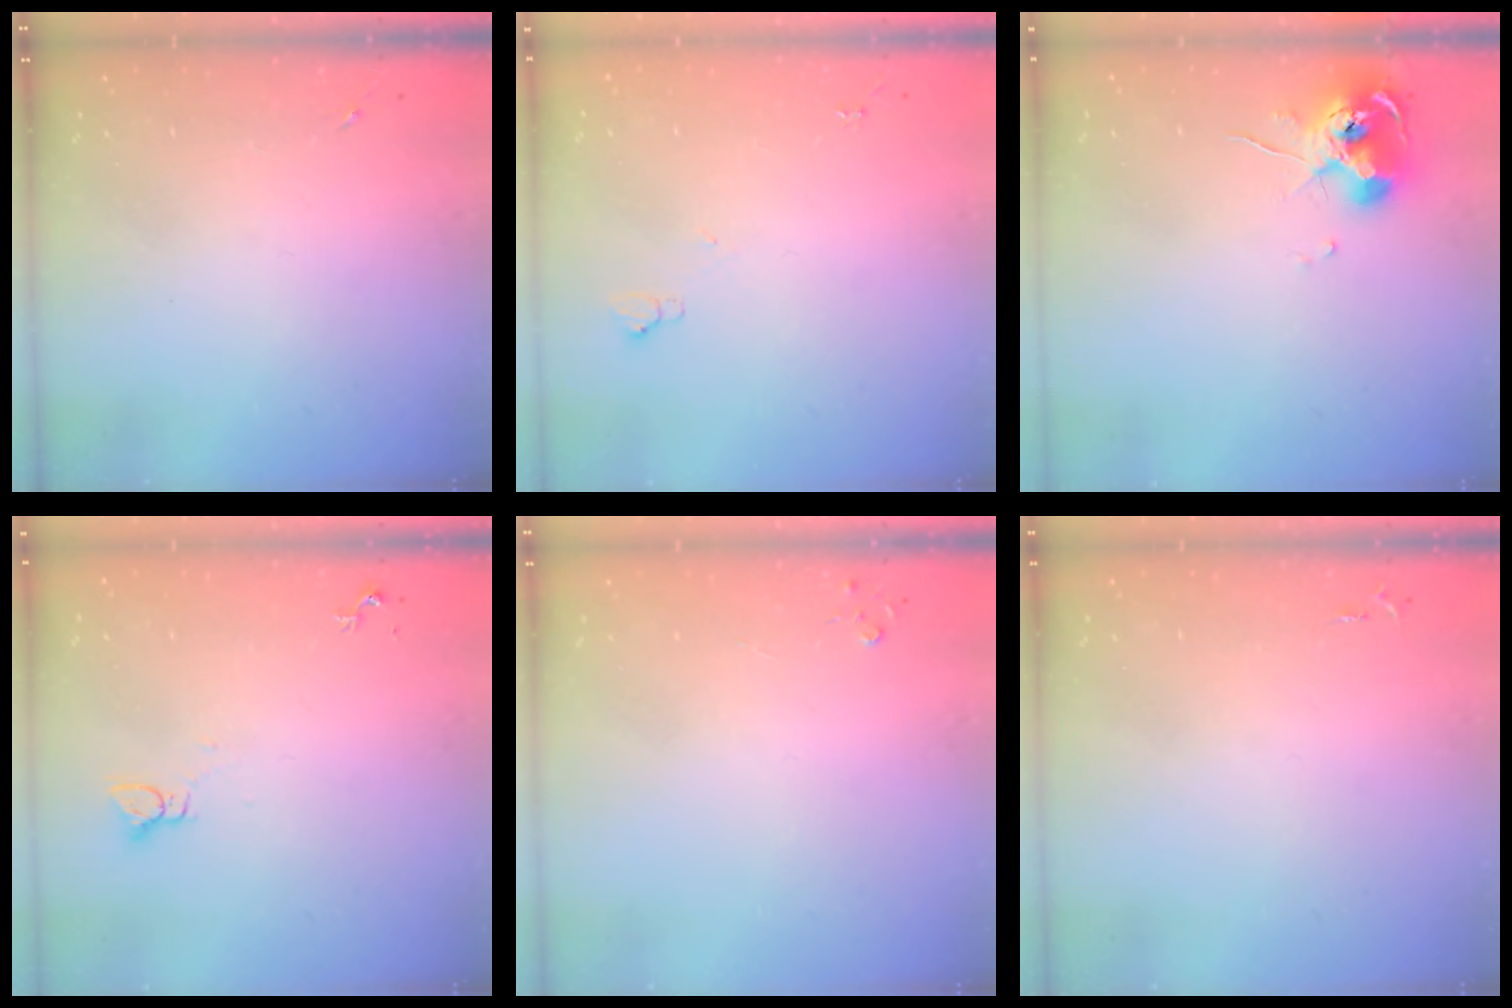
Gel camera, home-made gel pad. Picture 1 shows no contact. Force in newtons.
{"total": 4.9, "press": 4.8, "slide": 0.7}
{"total": 10.3, "press": 10.2, "slide": 1.1}
{"total": 2.2, "press": 2.2, "slide": 0.1}
{"total": 2.8, "press": 2.8, "slide": 0.3}
{"total": 2.6, "press": 2.6, "slide": 0.3}